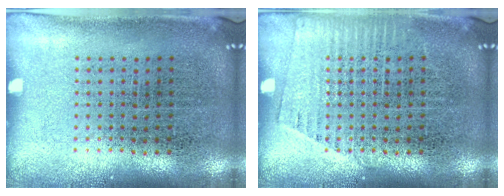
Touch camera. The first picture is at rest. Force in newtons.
{"total": 1.2, "press": 1.2, "slide": 0.1}